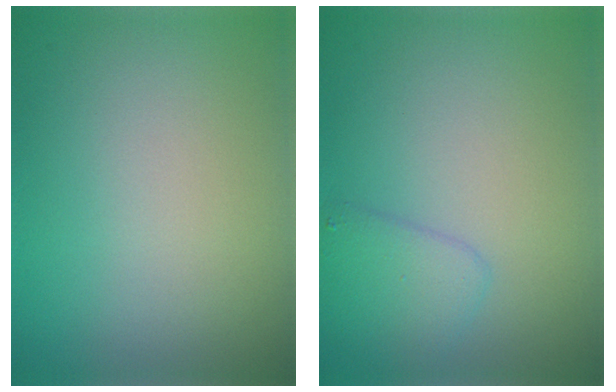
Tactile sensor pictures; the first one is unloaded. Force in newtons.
{"total": 2.4, "press": 2.4, "slide": 0.1}